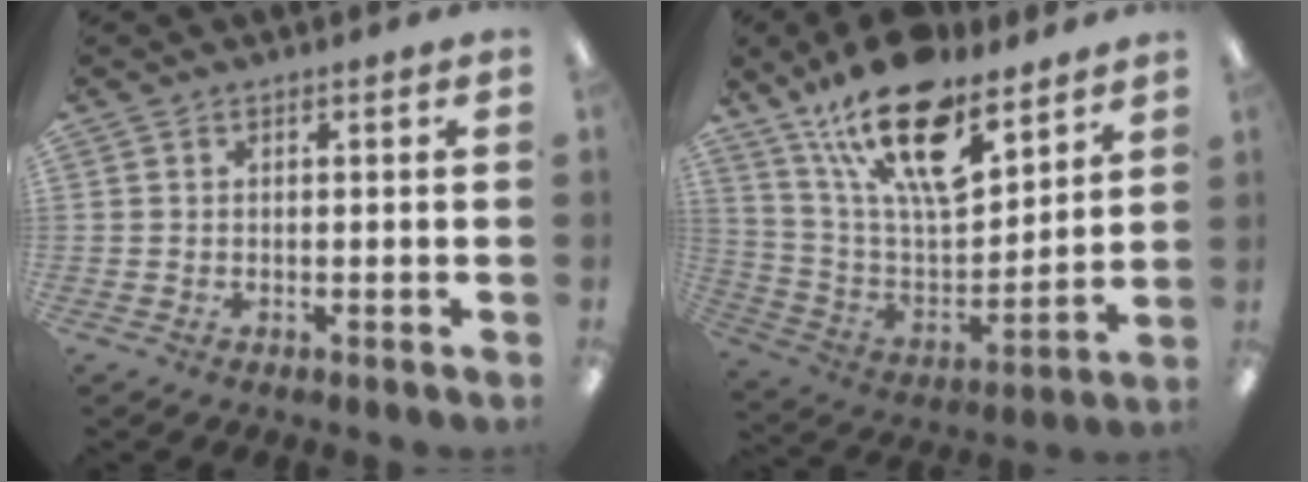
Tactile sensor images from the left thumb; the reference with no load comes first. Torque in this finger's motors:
{"motor_torque": [1.21, 1.30, 1.44, -1.33, 0.35]}